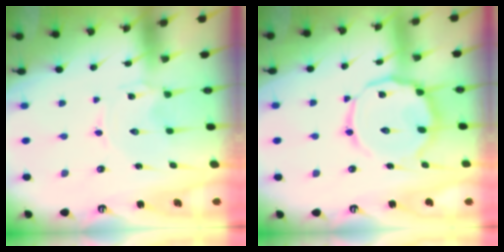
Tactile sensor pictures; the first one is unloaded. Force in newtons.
{"total": 13.9, "press": 13.8, "slide": 1.1}